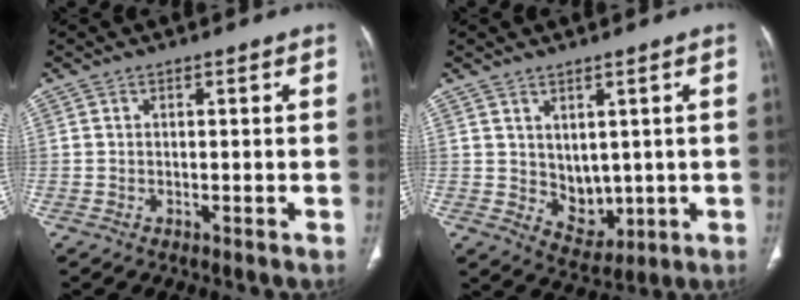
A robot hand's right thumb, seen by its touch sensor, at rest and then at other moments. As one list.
[{"total": 6.1, "force": [1.0, 4.6, 3.9], "torque": [-0.038, -0.021, 0.041]}]